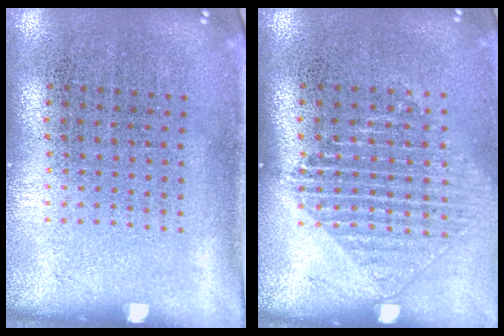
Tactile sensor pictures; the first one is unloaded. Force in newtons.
{"total": 1.2, "press": 1.2, "slide": 0.4}